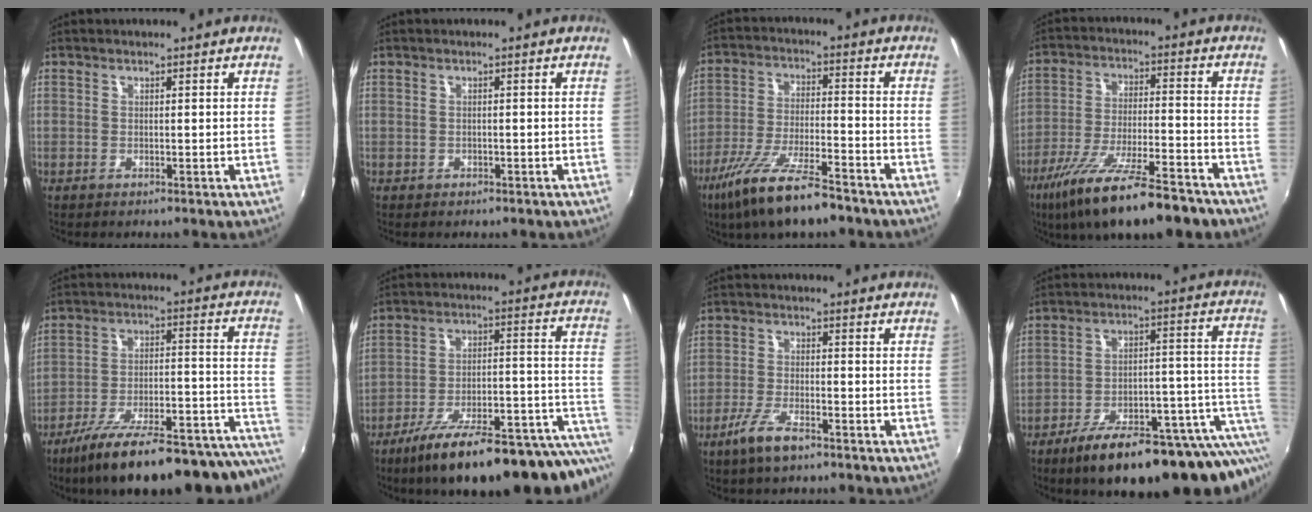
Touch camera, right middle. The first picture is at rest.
{"total": 1.0, "force": [-0.6, 0.8, 0.4], "torque": [-0.009, -0.001, -0.004]}
{"total": 14.4, "force": [-10.4, 2.9, 9.6], "torque": [-0.196, -0.031, -0.185]}
{"total": 18.8, "force": [-13.7, 3.8, 12.3], "torque": [-0.233, -0.044, -0.221]}
{"total": 29.3, "force": [-23.2, 5.7, 16.9], "torque": [-0.225, -0.047, -0.329]}
{"total": 25.1, "force": [-15.8, 5.7, 18.7], "torque": [-0.246, -0.036, -0.227]}
{"total": 6.3, "force": [-4.3, 1.6, 4.3], "torque": [-0.103, -0.009, -0.081]}
{"total": 25.0, "force": [-15.7, 7.6, 18.0], "torque": [-0.229, -0.020, -0.214]}